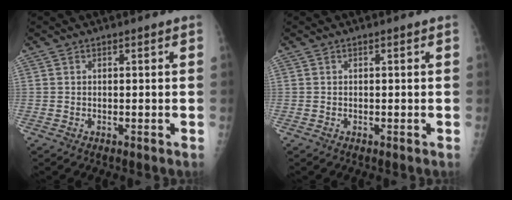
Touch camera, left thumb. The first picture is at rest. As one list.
[{"total": 0.0}]